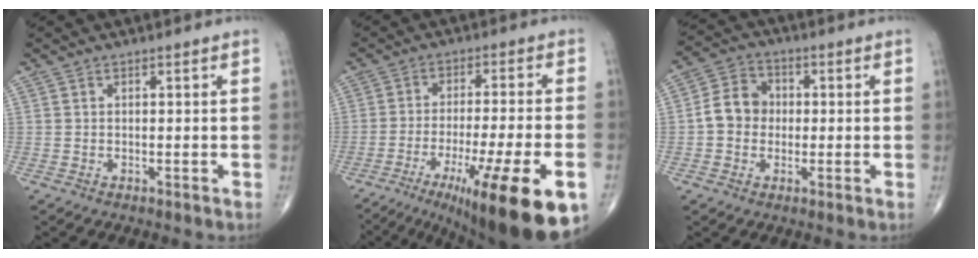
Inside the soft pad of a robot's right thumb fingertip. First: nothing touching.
{"total": 21.2, "force": [-10.8, 3.8, 17.9], "torque": [-0.233, 0.013, -0.160]}
{"total": 7.3, "force": [-0.4, 6.3, 3.7], "torque": [-0.047, 0.023, -0.020]}